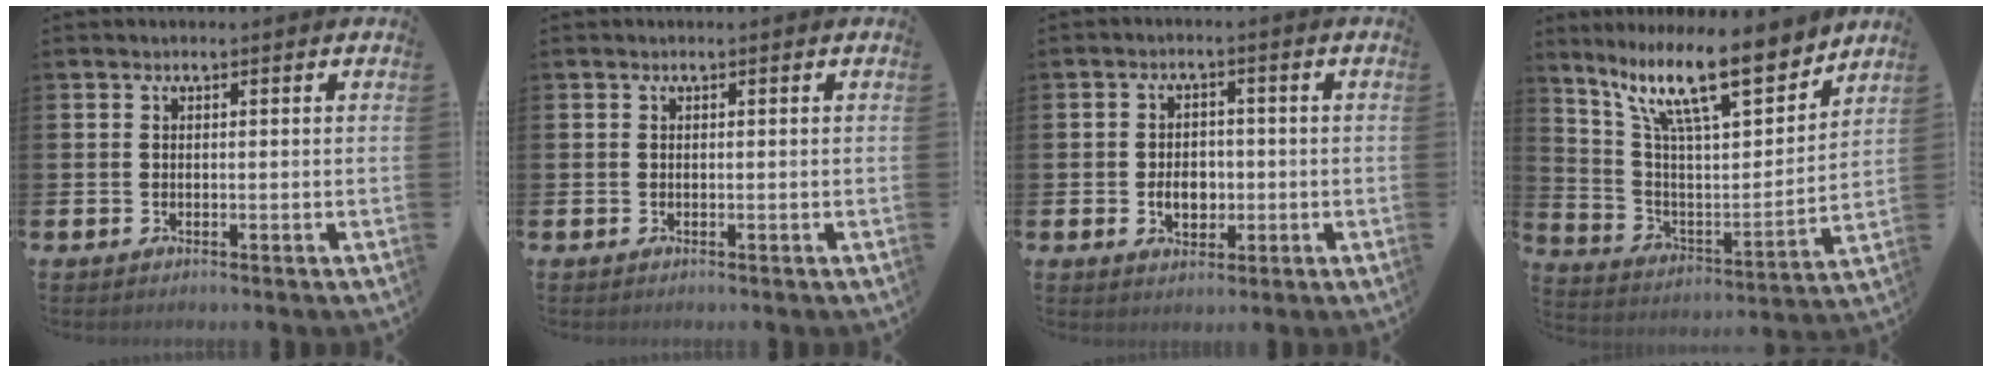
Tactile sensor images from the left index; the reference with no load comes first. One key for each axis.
{"total": 0.0}
{"total": 3.7, "fx": -0.7, "fy": 2.8, "fz": 2.4, "tx": -0.034, "ty": -0.001, "tz": -0.020}
{"total": 14.4, "fx": 10.5, "fy": 3.7, "fz": 9.1, "tx": -0.188, "ty": -0.053, "tz": 0.181}